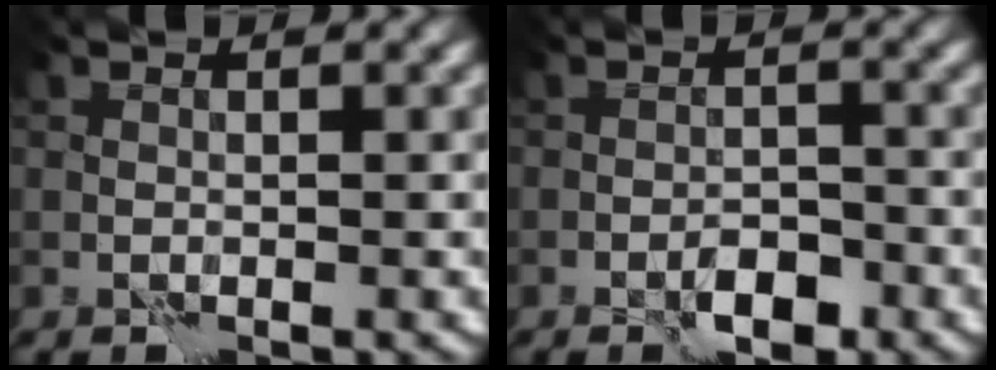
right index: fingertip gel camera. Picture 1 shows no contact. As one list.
[{"total": 2.3, "force": [-1.4, 1.0, 1.5], "torque": [-0.018, 0.004, -0.022]}]